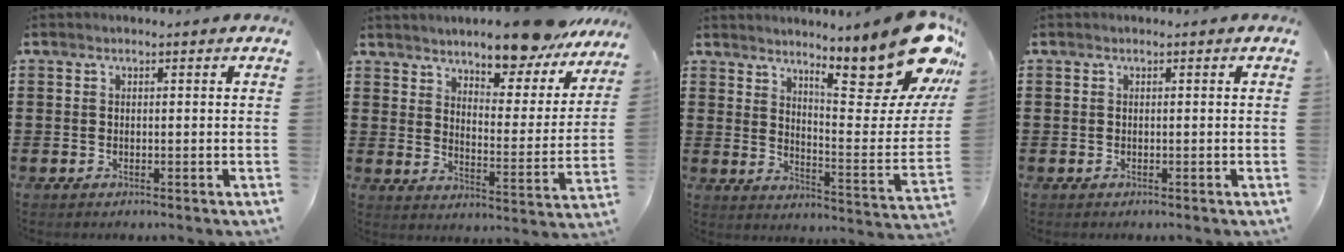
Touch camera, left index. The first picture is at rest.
{"total": 8.9, "force": [8.5, 0.6, 2.7], "torque": [-0.055, -0.066, 0.147]}
{"total": 17.2, "force": [12.0, 3.5, 11.8], "torque": [-0.176, -0.090, 0.193]}
{"total": 0.0}